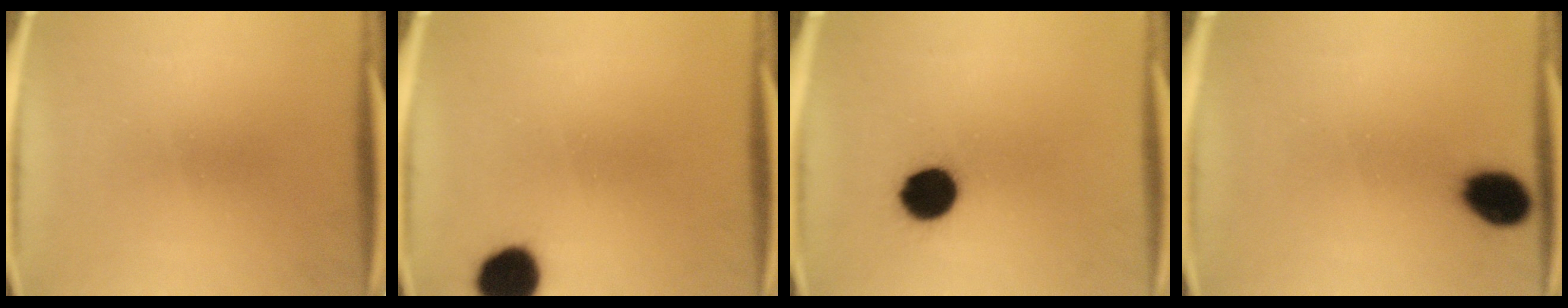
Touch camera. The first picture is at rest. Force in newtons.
{"total": 9.1}
{"total": 10.3}
{"total": 7.8}